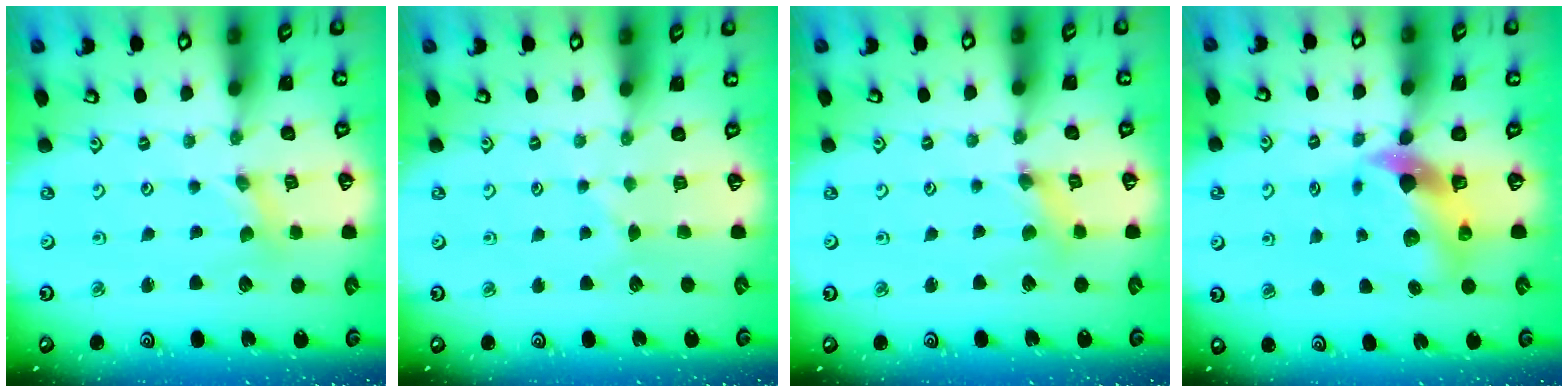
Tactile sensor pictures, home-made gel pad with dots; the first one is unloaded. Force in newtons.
{"total": 2.9, "press": 2.9, "slide": 0.5}
{"total": 1.9, "press": 1.9, "slide": 0.2}
{"total": 9.0, "press": 8.8, "slide": 1.9}